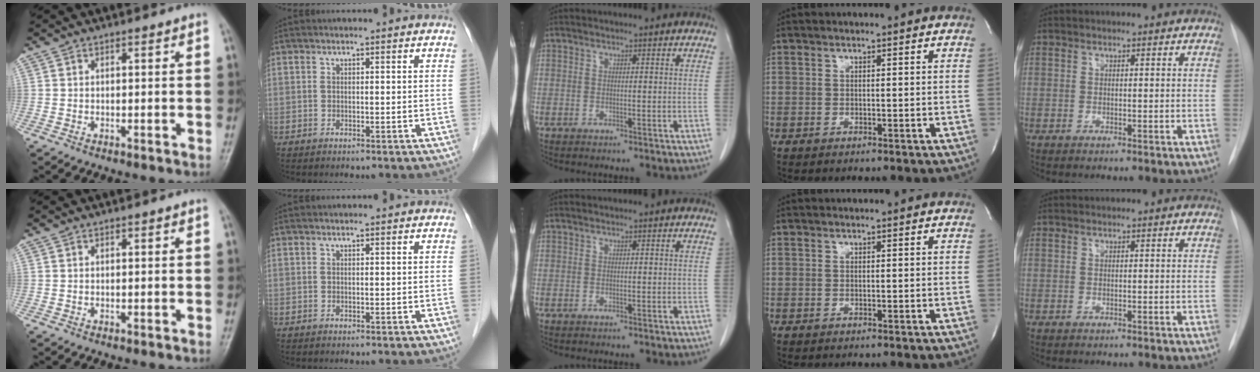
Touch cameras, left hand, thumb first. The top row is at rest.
{}